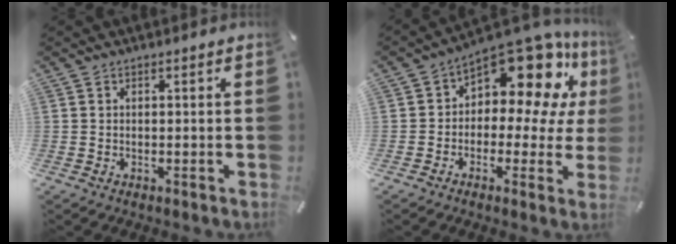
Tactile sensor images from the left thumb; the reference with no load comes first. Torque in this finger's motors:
{"motor_torque": [0.48, 1.05, 0.75, 0.25, 0.18]}